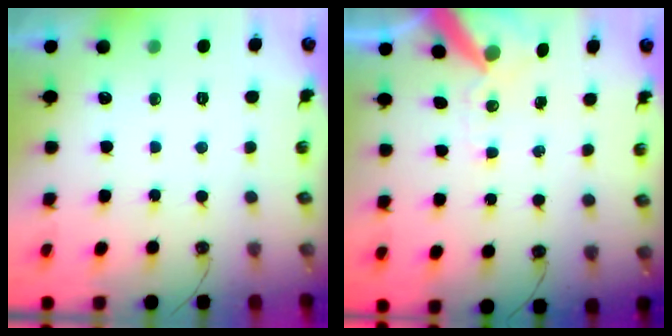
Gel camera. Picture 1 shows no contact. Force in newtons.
{"total": 10.8, "press": 10.6, "slide": 1.6}